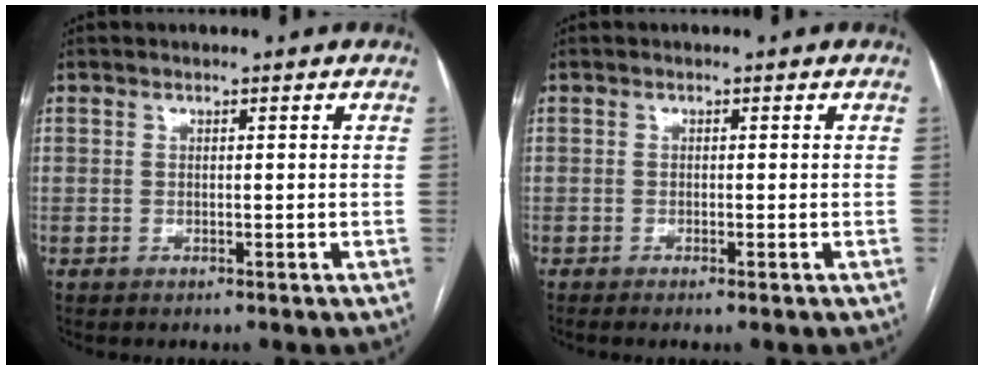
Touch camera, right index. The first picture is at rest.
{"total": 1.1, "force": [-0.7, -0.1, 0.8], "torque": [-0.016, -0.001, -0.011]}